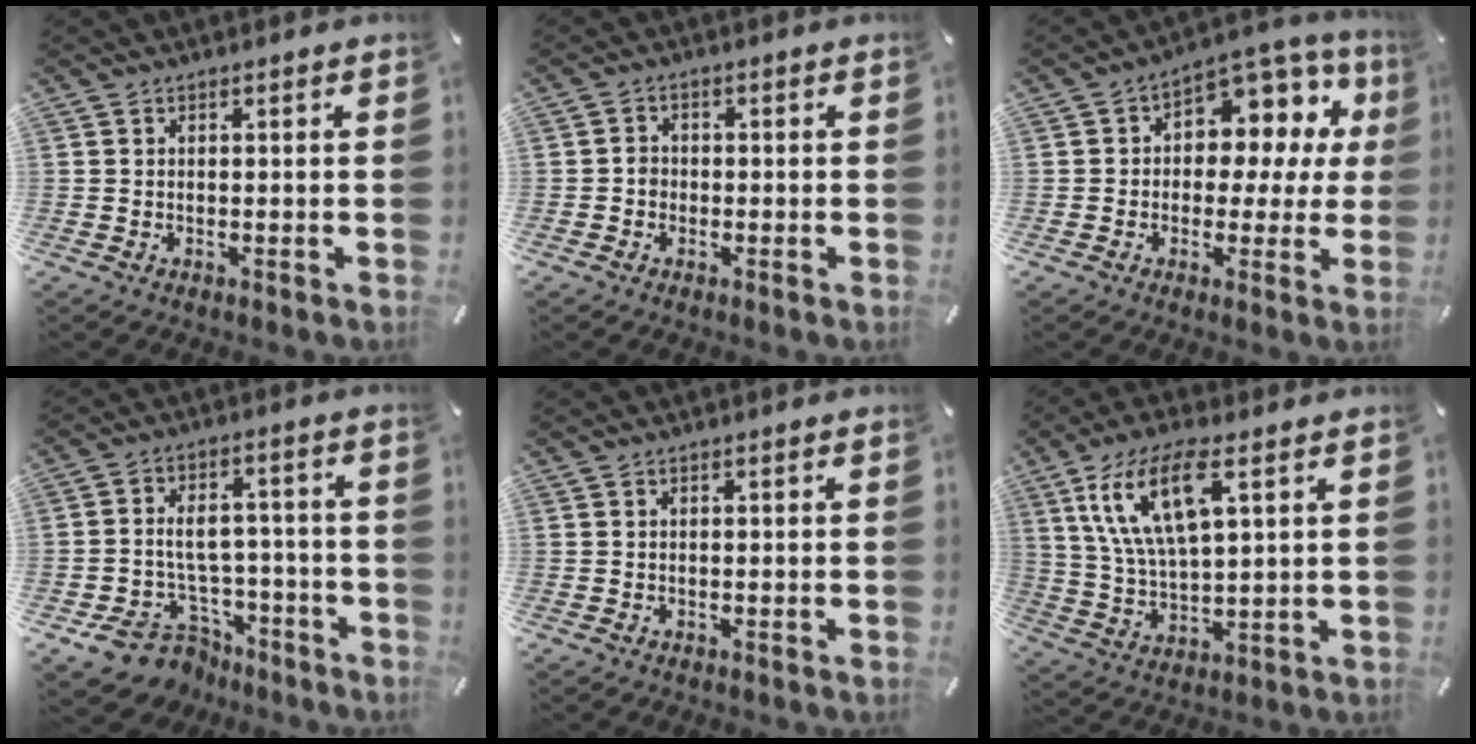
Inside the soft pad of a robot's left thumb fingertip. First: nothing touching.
{"total": 1.8, "force": [-0.7, 1.6, 0.6], "torque": [-0.011, 0.008, -0.016]}
{"total": 9.9, "force": [2.6, 7.2, 6.2], "torque": [-0.075, -0.029, 0.045]}
{"total": 11.7, "force": [-3.3, 9.6, 5.7], "torque": [-0.105, 0.021, -0.046]}
{"total": 0.0}
{"total": 14.5, "force": [7.1, 5.3, 11.5], "torque": [-0.260, -0.005, 0.120]}